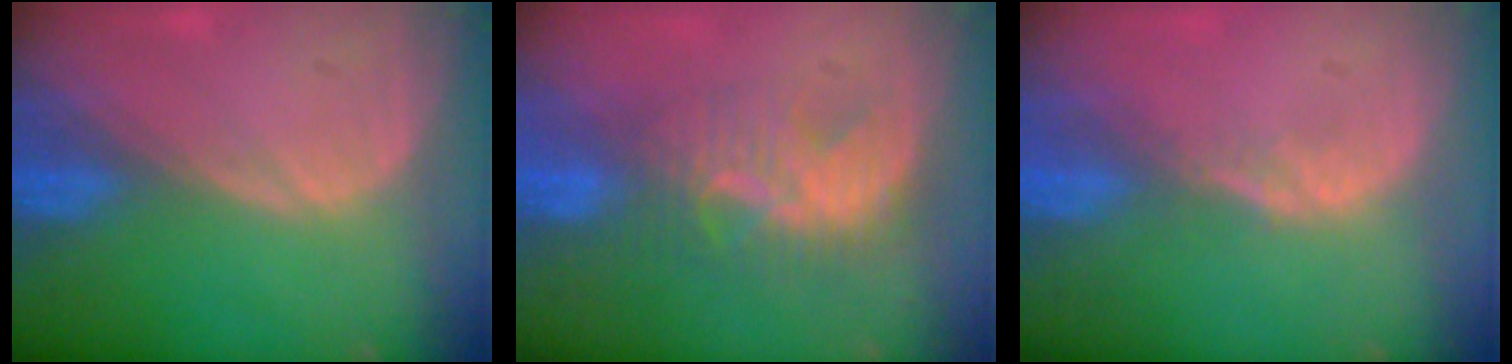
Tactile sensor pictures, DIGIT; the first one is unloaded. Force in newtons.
{"total": 7.7, "press": 7.2, "slide": 2.6}
{"total": 1.5, "press": 1.2, "slide": 0.9}